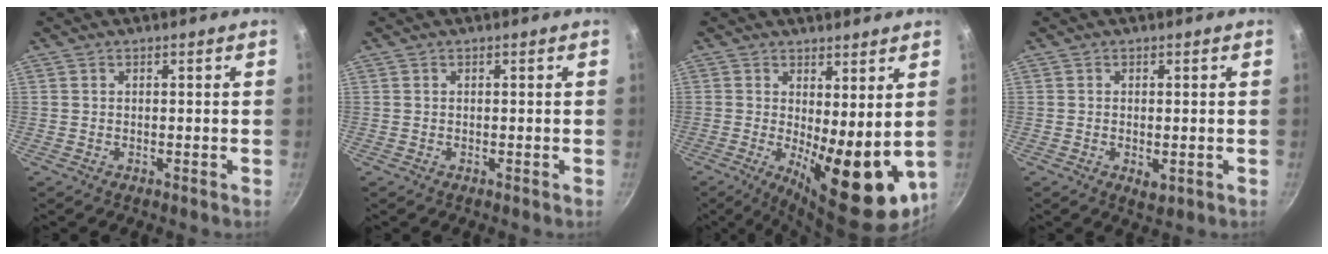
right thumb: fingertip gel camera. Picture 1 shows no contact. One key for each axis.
{"total": 0.0}
{"total": 14.4, "fx": 0.2, "fy": 5.4, "fz": 13.3, "tx": -0.158, "ty": -0.025, "tz": 0.018}
{"total": 2.4, "fx": -0.4, "fy": 1.3, "fz": 1.9, "tx": -0.031, "ty": -0.008, "tz": -0.003}